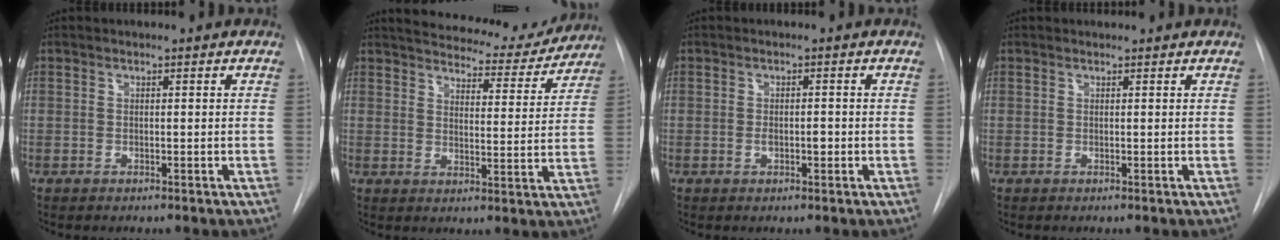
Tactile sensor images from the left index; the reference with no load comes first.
{"total": 16.8, "force": [15.5, 4.3, 4.9], "torque": [-0.057, -0.009, 0.190]}
{"total": 1.7, "force": [-0.3, 0.8, 1.5], "torque": [-0.027, 0.000, -0.003]}
{"total": 1.7, "force": [1.7, 0.2, 0.3], "torque": [-0.008, 0.018, 0.024]}